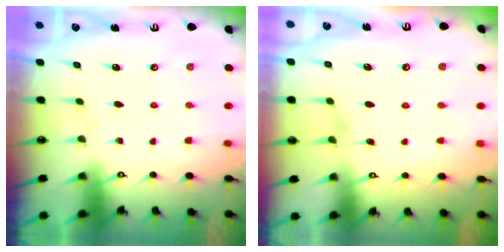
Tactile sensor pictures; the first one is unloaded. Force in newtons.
{"total": 2.6, "press": 2.5, "slide": 0.4}